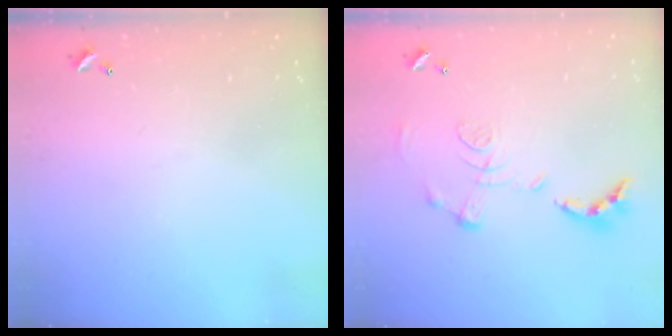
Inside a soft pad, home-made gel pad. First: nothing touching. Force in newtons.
{"total": 1.2, "press": 0.4, "slide": 1.1}